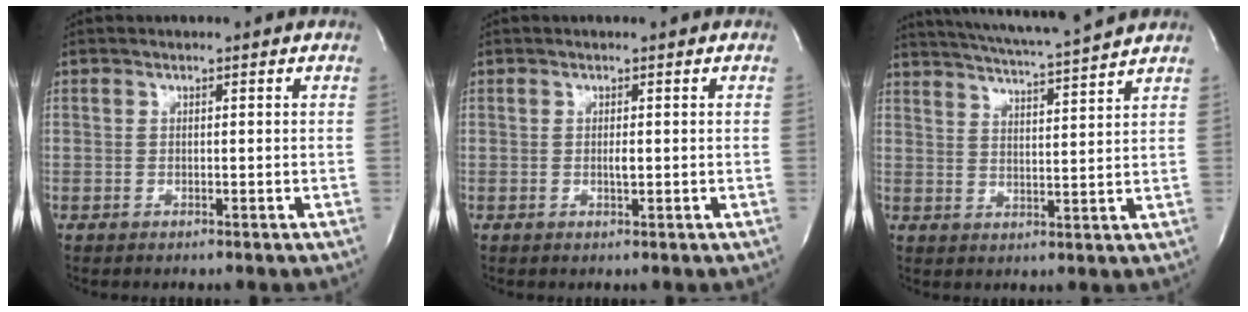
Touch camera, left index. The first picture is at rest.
{"total": 0.9, "force": [0.0, 0.1, 0.9], "torque": [-0.018, -0.003, 0.002]}
{"total": 12.6, "force": [11.5, -0.9, 4.9], "torque": [-0.093, 0.001, 0.169]}